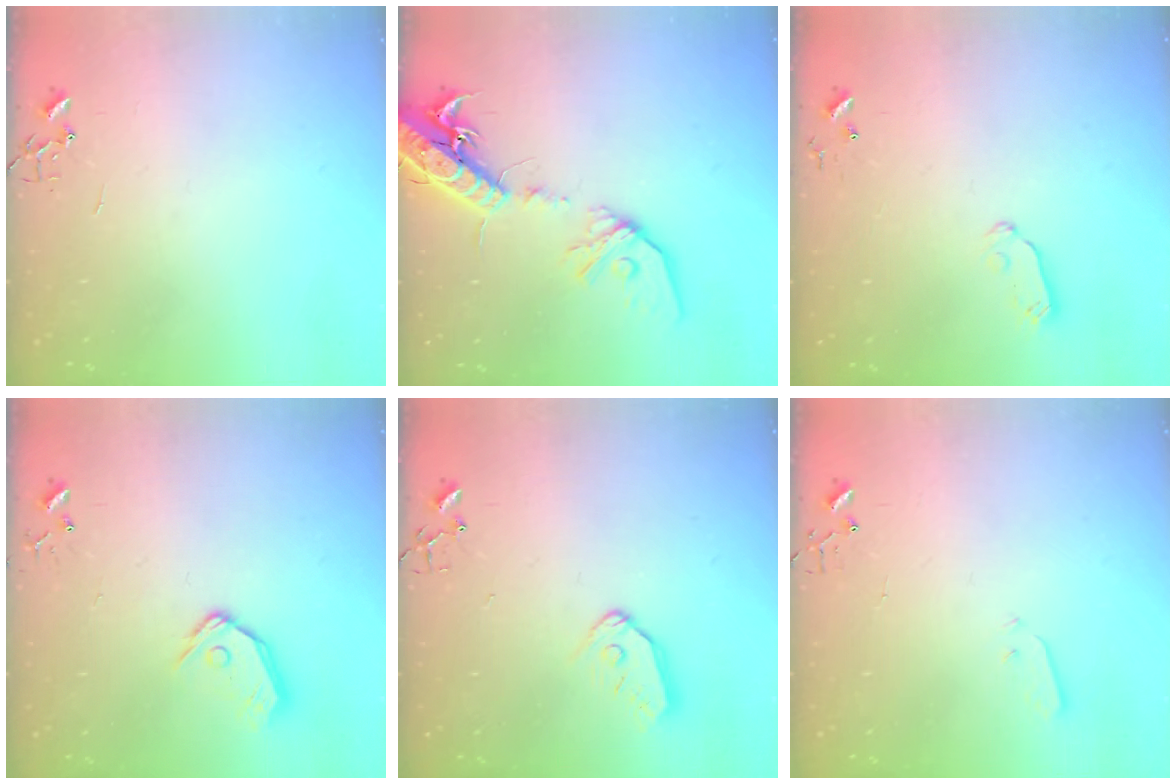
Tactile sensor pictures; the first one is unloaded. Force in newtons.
{"total": 18.3, "press": 17.9, "slide": 3.7}
{"total": 5.6, "press": 5.6, "slide": 0.3}
{"total": 10.3, "press": 10.2, "slide": 1.4}
{"total": 9.0, "press": 8.9, "slide": 0.9}
{"total": 3.1, "press": 3.1, "slide": 0.7}